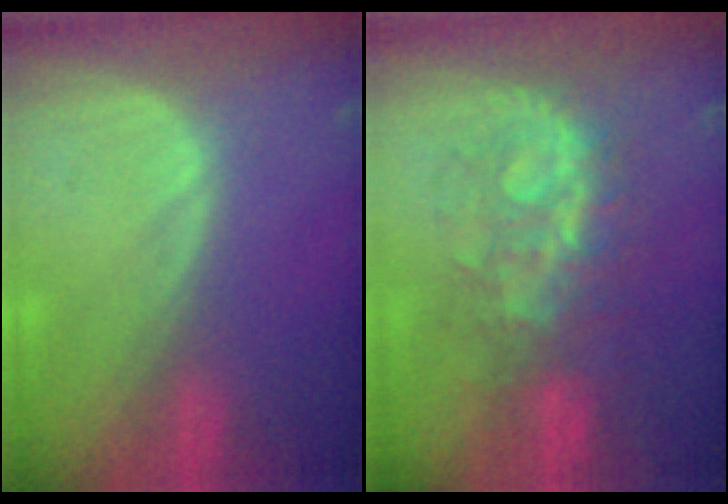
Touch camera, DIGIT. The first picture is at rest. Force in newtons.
{"total": 7.7, "press": 7.6, "slide": 0.7}